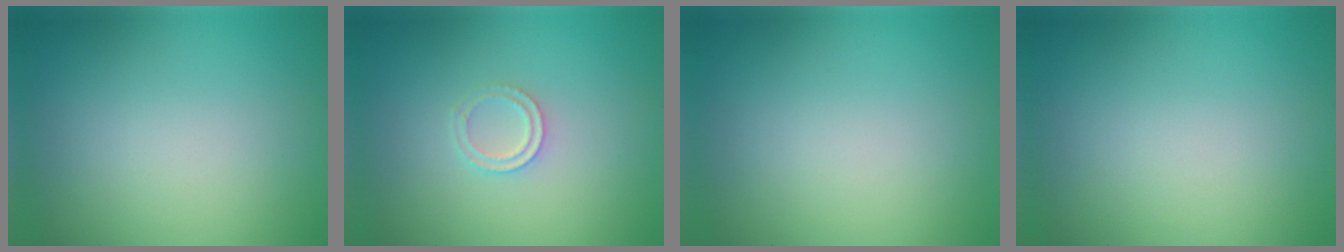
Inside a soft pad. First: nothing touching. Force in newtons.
{"total": 1.4, "press": 1.4, "slide": 0.3}
{"total": 0.0}
{"total": 0.0}